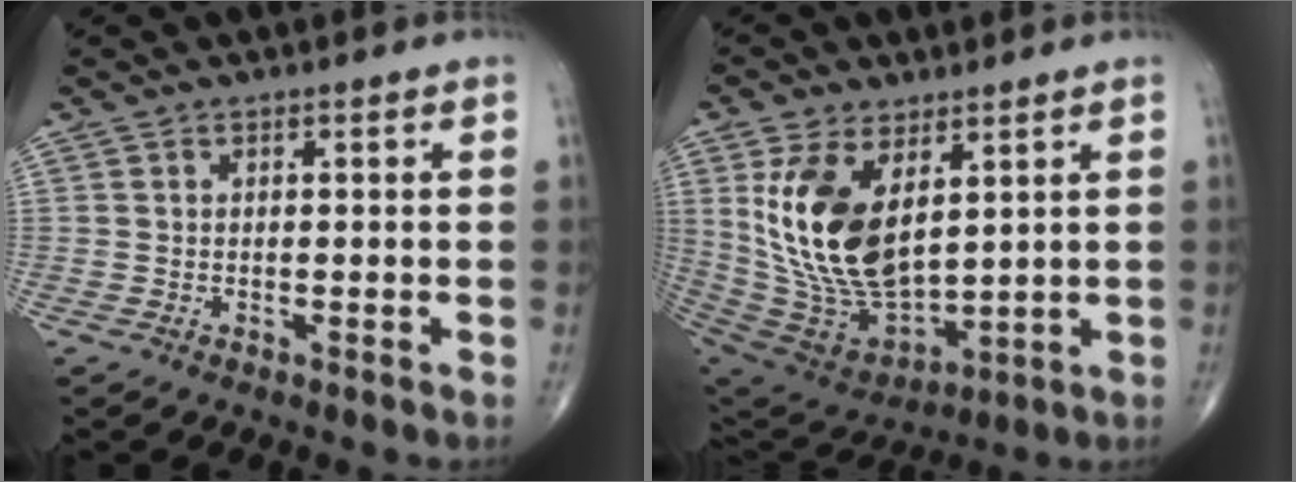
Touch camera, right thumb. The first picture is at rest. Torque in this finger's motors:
{"motor_torque": [-0.93, 2.15, 0.26, -0.06, 0.28]}